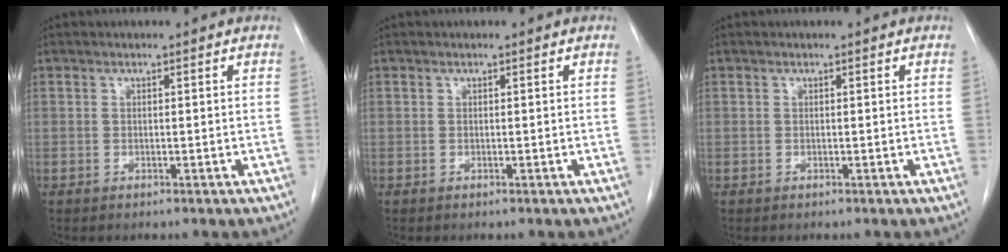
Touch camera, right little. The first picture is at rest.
{"total": 0.0}
{"total": 0.0}